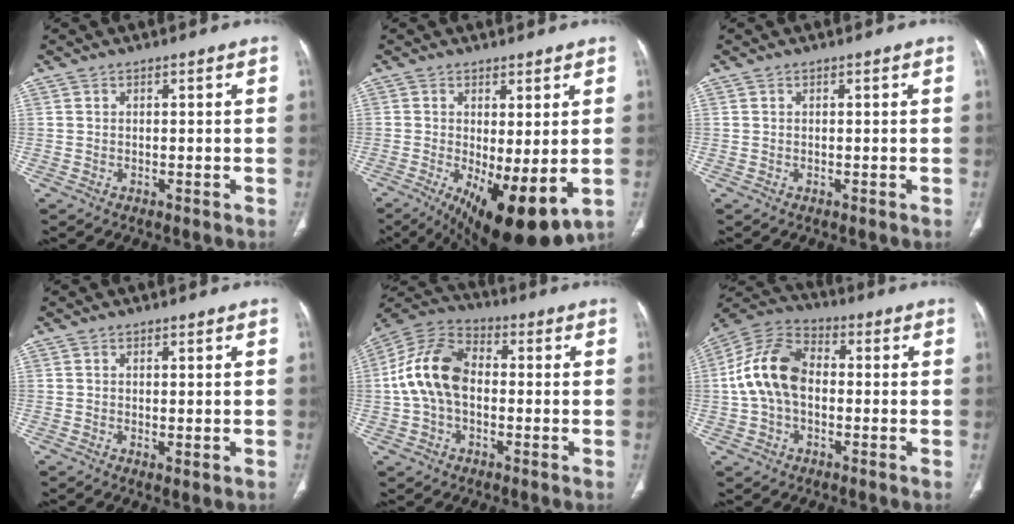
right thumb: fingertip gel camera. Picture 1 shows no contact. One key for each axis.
{"total": 13.6, "fx": -3.4, "fy": 4.7, "fz": 12.3, "tx": -0.192, "ty": -0.027, "tz": -0.034}
{"total": 0.0}
{"total": 1.3, "fx": -0.1, "fy": 0.4, "fz": 1.2, "tx": -0.026, "ty": -0.008, "tz": 0.001}
{"total": 13.3, "fx": -0.3, "fy": 8.8, "fz": 10.0, "tx": -0.192, "ty": 0.035, "tz": -0.016}
{"total": 13.1, "fx": -0.2, "fy": 8.7, "fz": 9.8, "tx": -0.187, "ty": 0.034, "tz": -0.015}